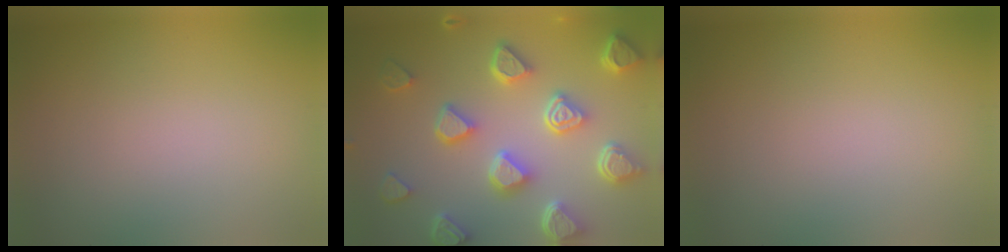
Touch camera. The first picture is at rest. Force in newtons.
{"total": 7.7, "press": 6.1, "slide": 4.8}
{"total": 0.0}